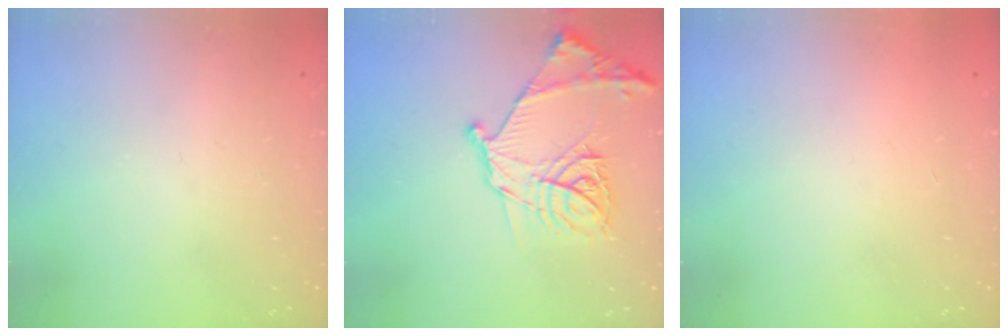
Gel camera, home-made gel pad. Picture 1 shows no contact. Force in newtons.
{"total": 18.4, "press": 18.3, "slide": 1.9}
{"total": 1.6, "press": 1.6, "slide": 0.1}